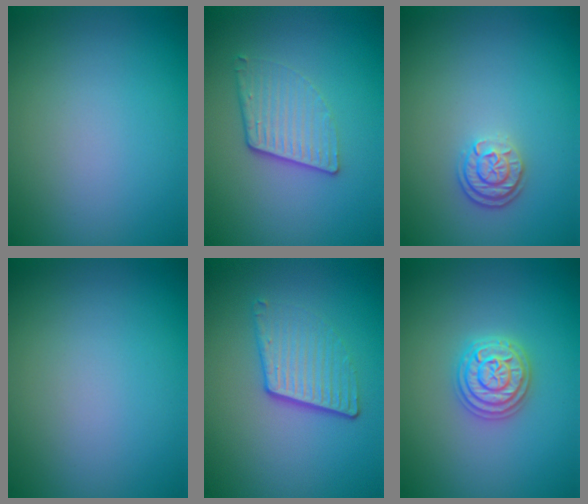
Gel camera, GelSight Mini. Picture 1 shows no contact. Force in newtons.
{"total": 3.3, "press": 2.6, "slide": 2.1}
{"total": 2.5, "press": 2.0, "slide": 1.5}
{"total": 0.0}
{"total": 4.0, "press": 2.7, "slide": 3.0}
{"total": 3.7, "press": 3.6, "slide": 0.5}